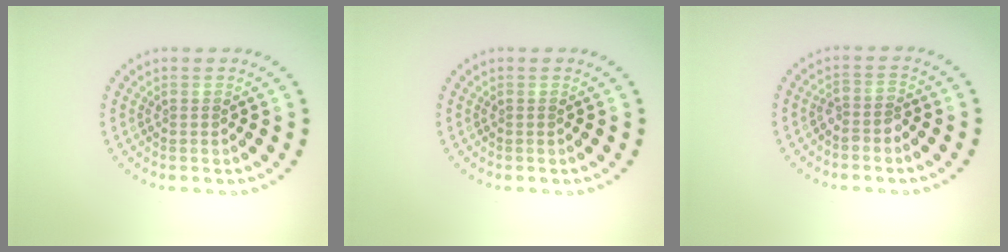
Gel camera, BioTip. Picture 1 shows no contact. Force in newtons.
{"total": 0.0}
{"total": 1.7, "press": 1.4, "slide": 1.0}